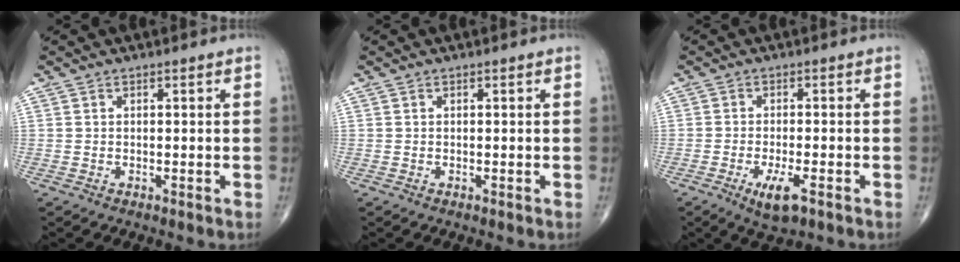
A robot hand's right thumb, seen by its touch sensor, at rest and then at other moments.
{"total": 0.0}
{"total": 5.3, "force": [-2.6, 1.6, 4.4], "torque": [-0.082, -0.002, -0.040]}